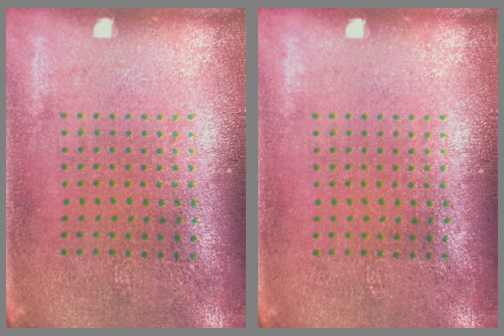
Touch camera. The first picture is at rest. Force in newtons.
{"total": 0.0}